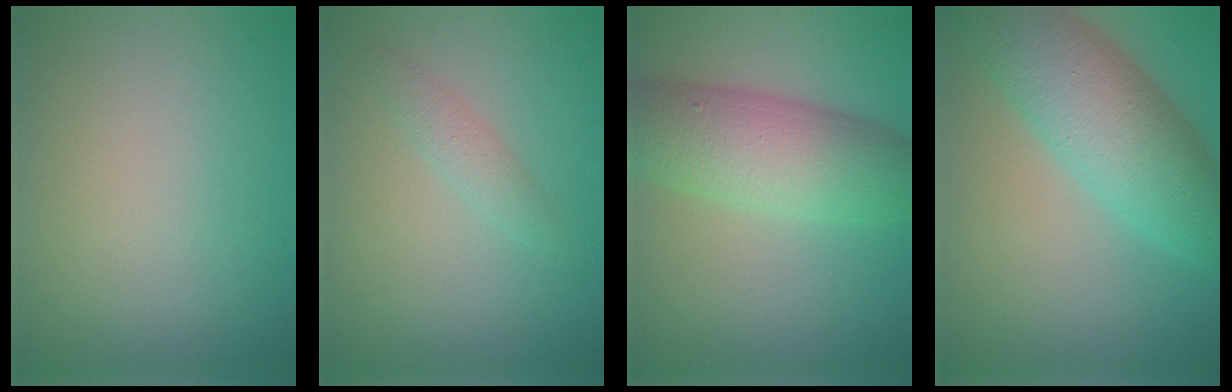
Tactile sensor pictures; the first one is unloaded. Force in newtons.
{"total": 1.5, "press": 1.5, "slide": 0.0}
{"total": 8.0, "press": 8.0, "slide": 0.1}
{"total": 8.3, "press": 8.3, "slide": 0.4}